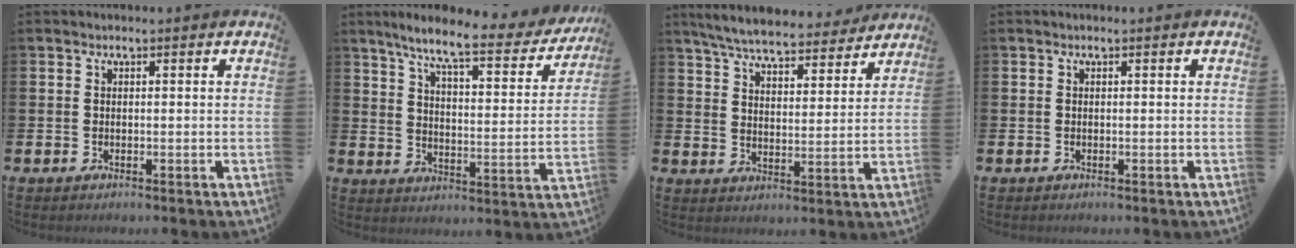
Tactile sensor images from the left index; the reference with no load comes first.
{"total": 8.0, "force": [6.6, 1.4, 4.4], "torque": [-0.102, -0.040, 0.103]}
{"total": 6.7, "force": [6.4, 1.1, 1.8], "torque": [-0.058, -0.039, 0.112]}
{"total": 0.0}